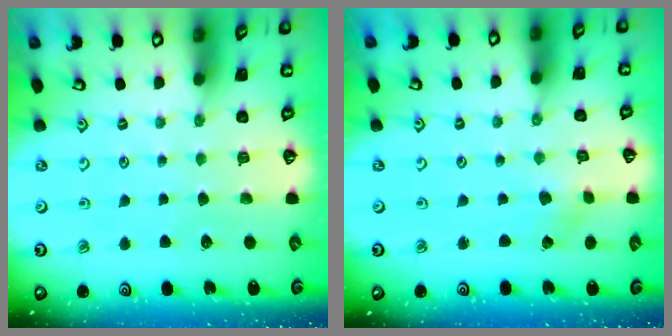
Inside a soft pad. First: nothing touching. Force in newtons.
{"total": 0.0}